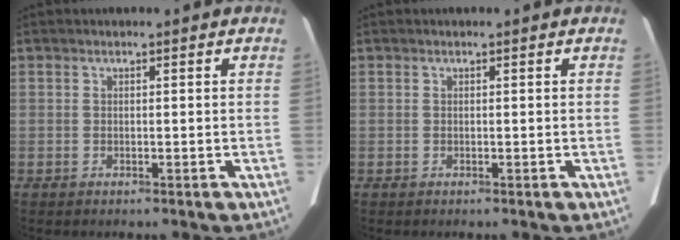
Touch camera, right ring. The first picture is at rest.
{"total": 0.0}